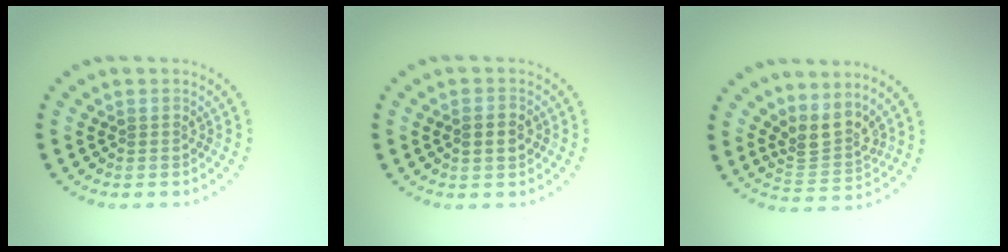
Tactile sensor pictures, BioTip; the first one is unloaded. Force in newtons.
{"total": 2.0, "press": 1.9, "slide": 0.4}
{"total": 3.0, "press": 2.2, "slide": 2.1}